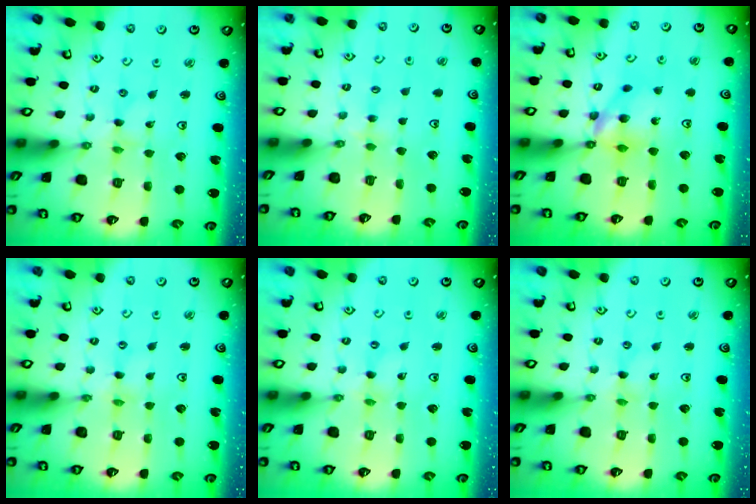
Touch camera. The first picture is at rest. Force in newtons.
{"total": 2.3, "press": 2.3, "slide": 0.4}
{"total": 9.7, "press": 9.7, "slide": 0.3}
{"total": 0.0}
{"total": 0.0}
{"total": 0.0}